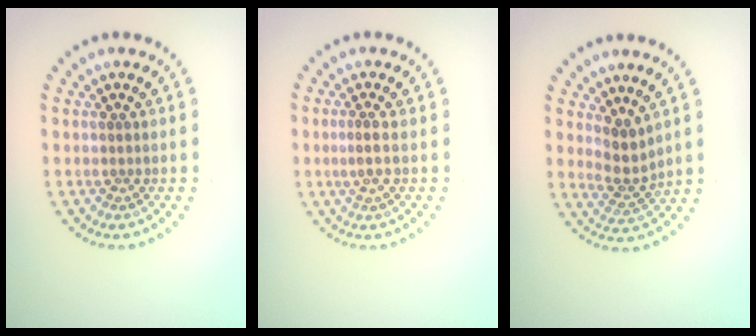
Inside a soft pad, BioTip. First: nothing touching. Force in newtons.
{"total": 1.1, "press": 0.9, "slide": 0.7}
{"total": 2.6, "press": 1.9, "slide": 1.7}